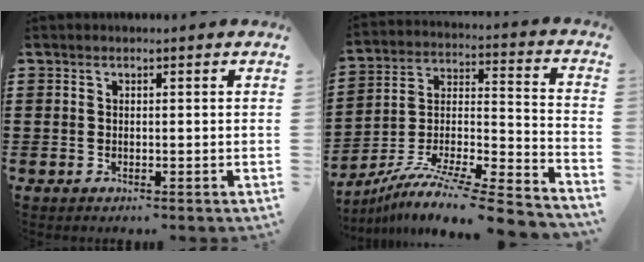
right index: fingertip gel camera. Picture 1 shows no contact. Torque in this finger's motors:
{"motor_torque": [1.09, 1.04, 0.29, 0.08]}